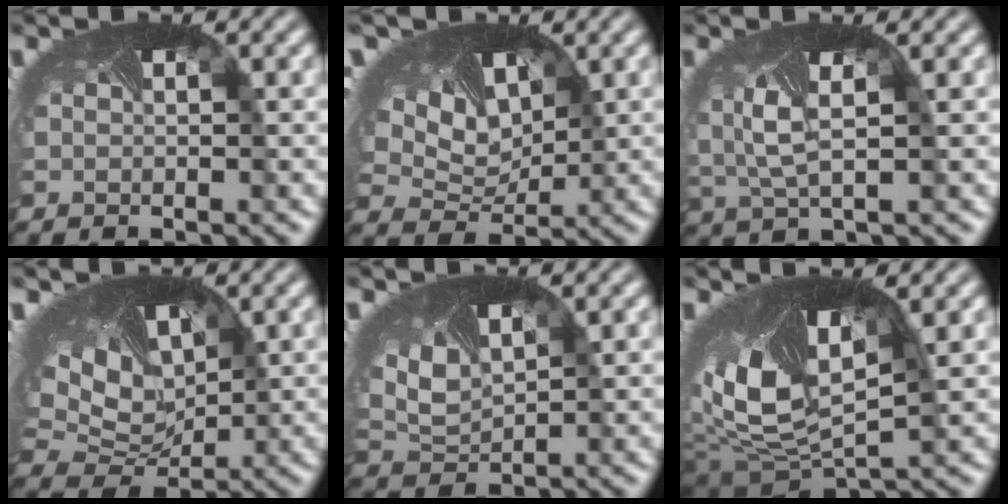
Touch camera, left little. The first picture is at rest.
{"total": 10.4, "force": [5.8, 6.2, 6.1], "torque": [-0.142, 0.021, 0.085]}
{"total": 3.5, "force": [0.2, 1.6, 3.1], "torque": [-0.095, -0.014, 0.008]}
{"total": 8.3, "force": [3.5, 5.5, 5.1], "torque": [-0.132, 0.007, 0.075]}
{"total": 4.5, "force": [1.8, 2.9, 3.0], "torque": [-0.089, -0.003, 0.048]}
{"total": 11.2, "force": [1.9, 5.7, 9.4], "torque": [-0.200, -0.018, 0.038]}